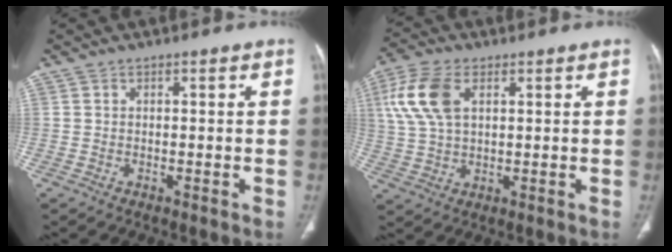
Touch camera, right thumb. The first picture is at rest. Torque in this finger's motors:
{"motor_torque": [0.17, 1.90, 0.66, -0.51, 0.15]}